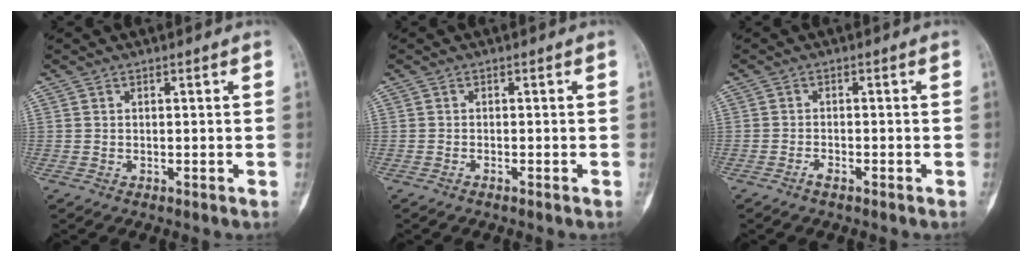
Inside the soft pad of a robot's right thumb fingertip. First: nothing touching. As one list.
[{"total": 0.7, "force": [-0.6, 0.1, 0.5], "torque": [-0.014, 0.002, -0.007]}, {"total": 1.5, "force": [-1.2, 0.3, 0.9], "torque": [-0.024, 0.004, -0.024]}]